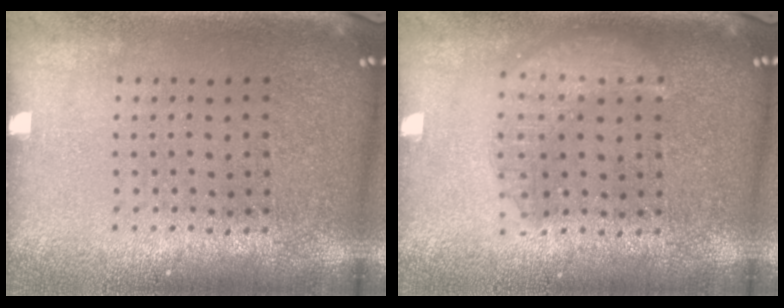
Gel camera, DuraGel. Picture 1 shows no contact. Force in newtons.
{"total": 1.3, "press": 1.3, "slide": 0.2}